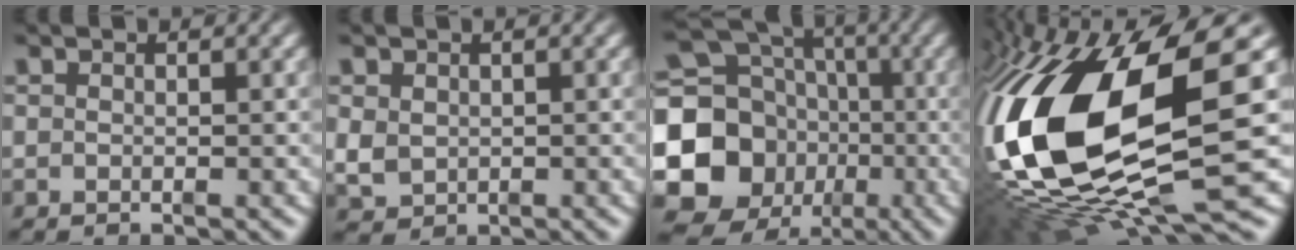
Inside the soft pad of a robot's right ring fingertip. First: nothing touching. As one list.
[{"total": 2.6, "force": [0.0, 2.3, 1.1], "torque": [-0.032, -0.018, 0.015]}, {"total": 18.9, "force": [-2.0, 17.1, 8.0], "torque": [-0.187, -0.066, -0.034]}, {"total": 19.4, "force": [-1.9, 10.7, 16.1], "torque": [-0.341, -0.050, 0.004]}]